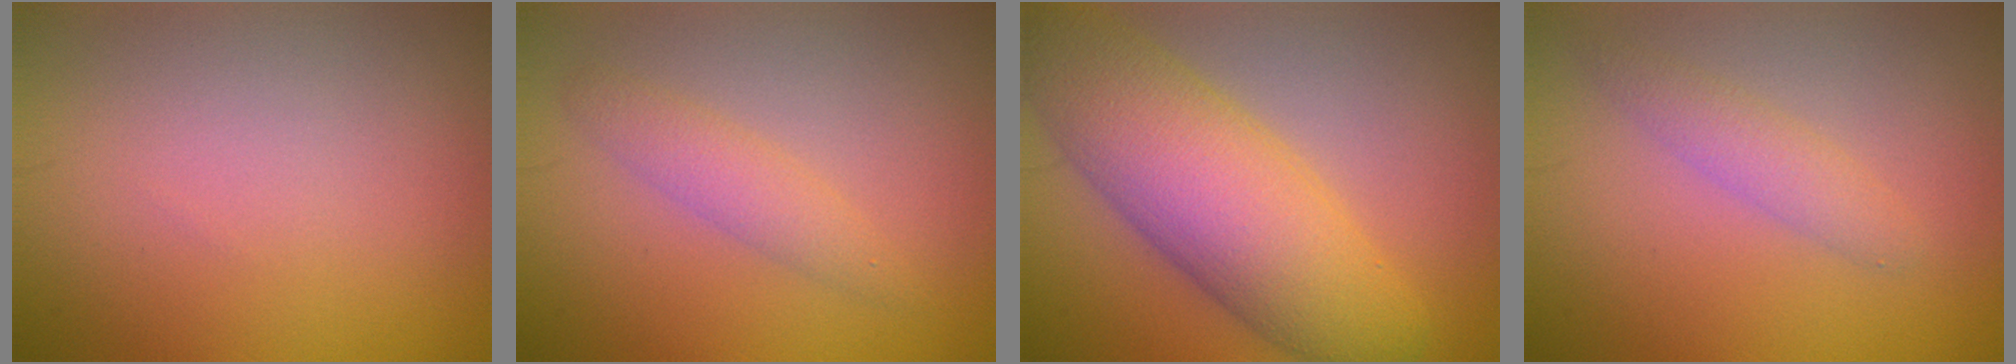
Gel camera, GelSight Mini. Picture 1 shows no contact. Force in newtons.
{"total": 2.1, "press": 2.1, "slide": 0.2}
{"total": 10.0, "press": 10.0, "slide": 0.3}
{"total": 2.0, "press": 2.0, "slide": 0.1}